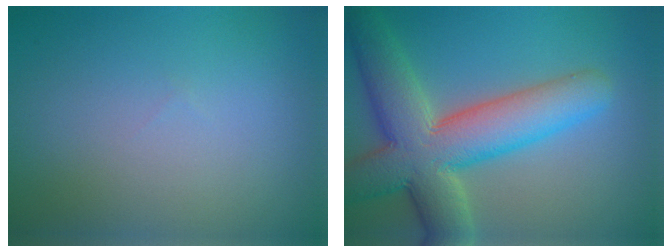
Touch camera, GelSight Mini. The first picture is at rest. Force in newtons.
{"total": 10.3, "press": 10.2, "slide": 0.7}